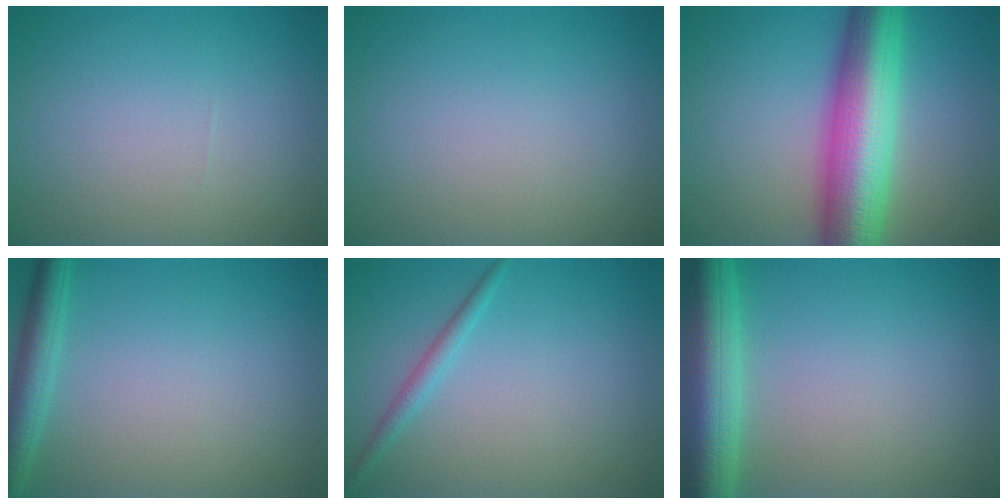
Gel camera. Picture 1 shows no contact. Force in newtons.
{"total": 0.0}
{"total": 10.7, "press": 10.7, "slide": 0.1}
{"total": 3.0, "press": 3.0, "slide": 0.2}
{"total": 1.4, "press": 1.4, "slide": 0.0}
{"total": 7.7, "press": 7.7, "slide": 0.3}